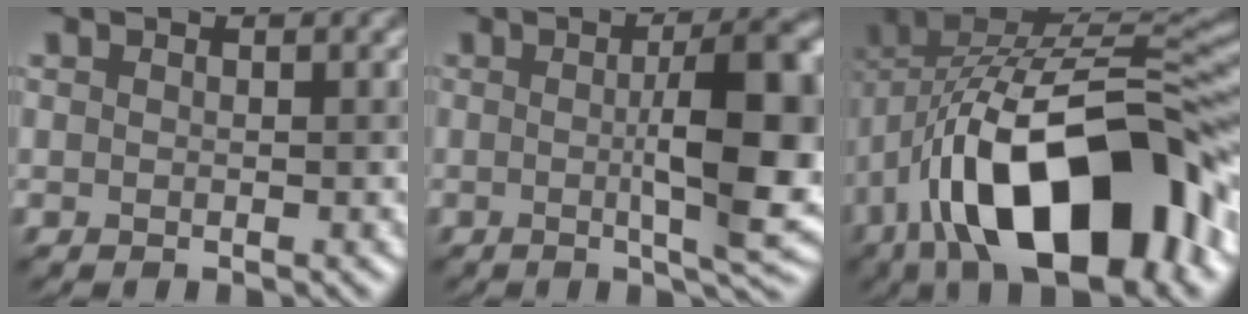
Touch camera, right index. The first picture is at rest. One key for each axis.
{"total": 10.4, "fx": 0.2, "fy": 2.5, "fz": 10.1, "tx": -0.130, "ty": -0.002, "tz": 0.004}
{"total": 16.8, "fx": -5.9, "fy": 7.7, "fz": 13.8, "tx": -0.200, "ty": 0.011, "tz": -0.102}